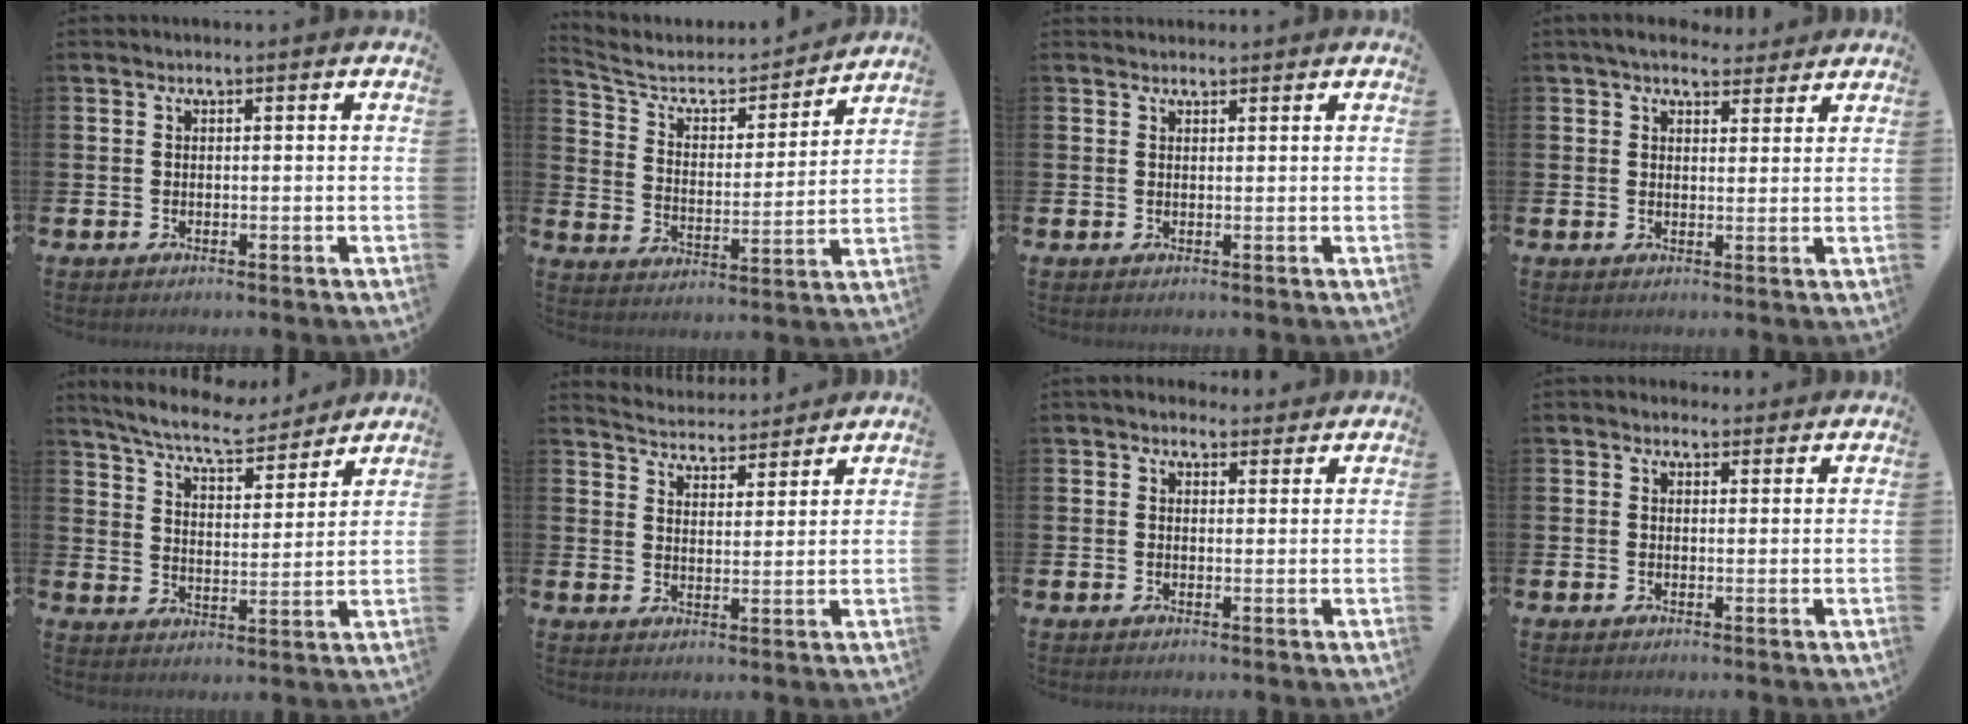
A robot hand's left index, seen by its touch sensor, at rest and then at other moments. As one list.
[{"total": 6.2, "force": [5.3, 2.8, 1.6], "torque": [-0.058, -0.042, 0.083]}, {"total": 1.1, "force": [1.1, 0.4, 0.0], "torque": [0.013, -0.002, 0.018]}, {"total": 4.7, "force": [4.2, 1.9, 1.1], "torque": [-0.019, -0.013, 0.075]}, {"total": 7.9, "force": [7.4, 1.2, 2.7], "torque": [-0.075, -0.045, 0.127]}, {"total": 4.7, "force": [4.7, 0.5, -0.3], "torque": [-0.007, -0.036, 0.082]}, {"total": 2.2, "force": [2.0, 1.1, 0.1], "torque": [0.014, -0.008, 0.030]}, {"total": 1.5, "force": [1.3, 0.8, 0.1], "torque": [0.010, 0.001, 0.020]}]